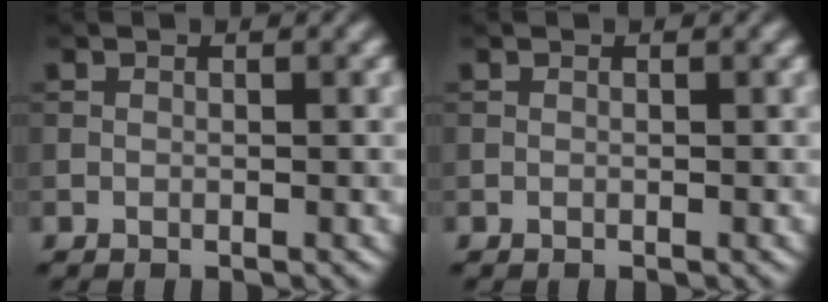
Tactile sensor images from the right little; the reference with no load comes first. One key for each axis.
{"total": 0.0}